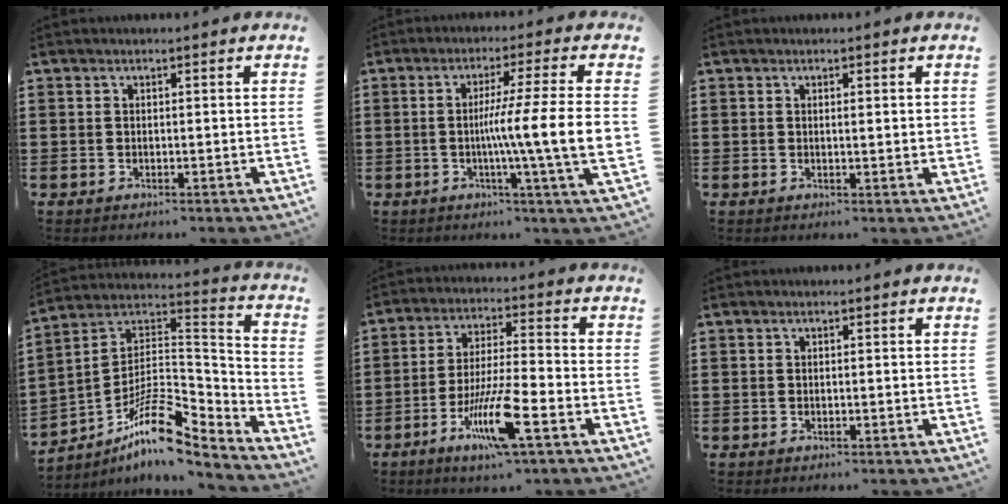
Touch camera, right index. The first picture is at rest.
{"total": 10.8, "force": [-1.0, -1.2, 10.7], "torque": [-0.196, -0.016, -0.026]}
{"total": 0.8, "force": [0.2, 0.0, 0.7], "torque": [-0.014, 0.001, 0.004]}
{"total": 12.5, "force": [-8.0, 4.8, 8.4], "torque": [-0.150, 0.015, -0.150]}
{"total": 10.5, "force": [-5.2, 1.6, 8.9], "torque": [-0.188, -0.006, -0.100]}
{"total": 0.0}